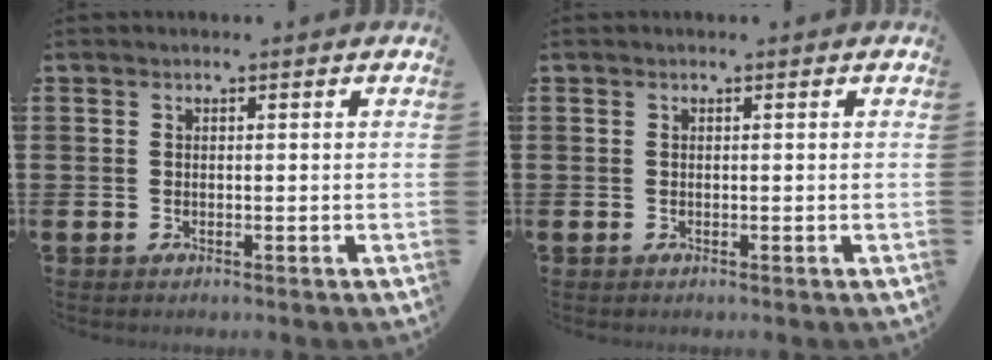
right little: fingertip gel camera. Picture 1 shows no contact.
{"total": 0.0}